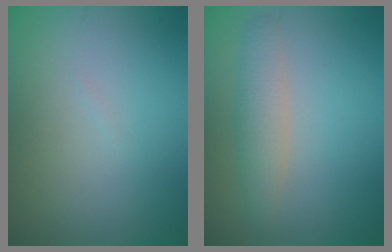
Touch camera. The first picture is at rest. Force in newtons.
{"total": 2.4, "press": 2.4, "slide": 0.0}